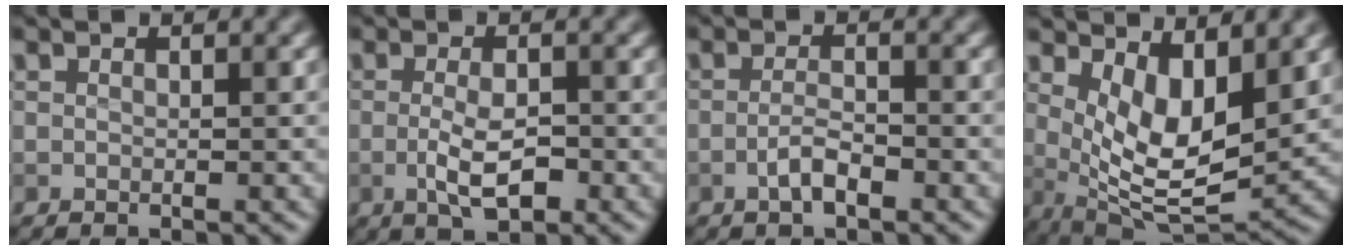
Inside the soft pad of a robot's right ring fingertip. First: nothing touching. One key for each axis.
{"total": 3.7, "fx": -1.0, "fy": 1.4, "fz": 3.3, "tx": -0.064, "ty": -0.005, "tz": -0.018}
{"total": 2.2, "fx": -1.1, "fy": 0.6, "fz": 1.8, "tx": -0.035, "ty": 0.005, "tz": -0.024}
{"total": 7.2, "fx": 1.9, "fy": 3.0, "fz": 6.2, "tx": -0.119, "ty": -0.022, "tz": 0.042}